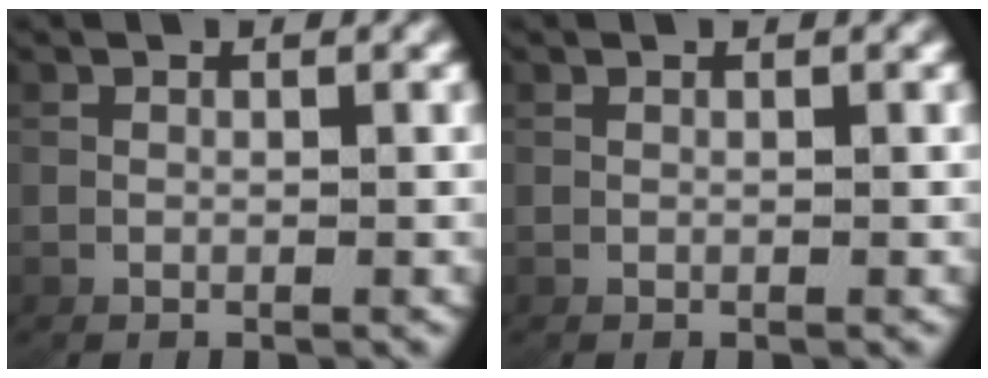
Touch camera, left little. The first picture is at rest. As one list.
[{"total": 0.0}]